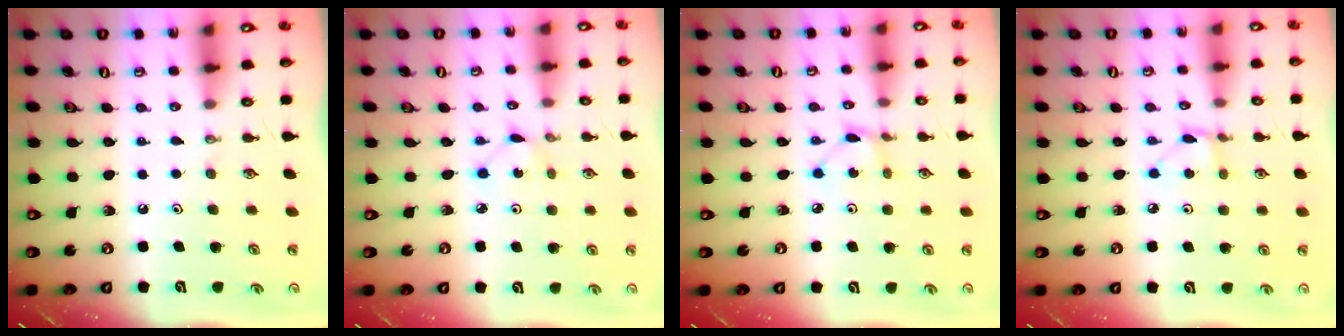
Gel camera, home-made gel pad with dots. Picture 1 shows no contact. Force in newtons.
{"total": 1.0, "press": 1.0, "slide": 0.1}
{"total": 2.0, "press": 2.0, "slide": 0.2}
{"total": 3.3, "press": 3.3, "slide": 0.4}